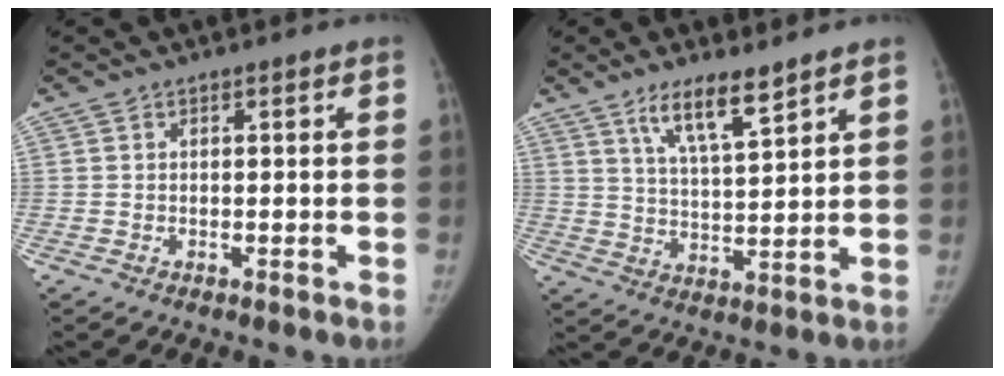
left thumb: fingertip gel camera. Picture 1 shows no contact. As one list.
[{"total": 8.4, "force": [5.7, 1.7, 5.9], "torque": [-0.098, -0.037, 0.109]}]